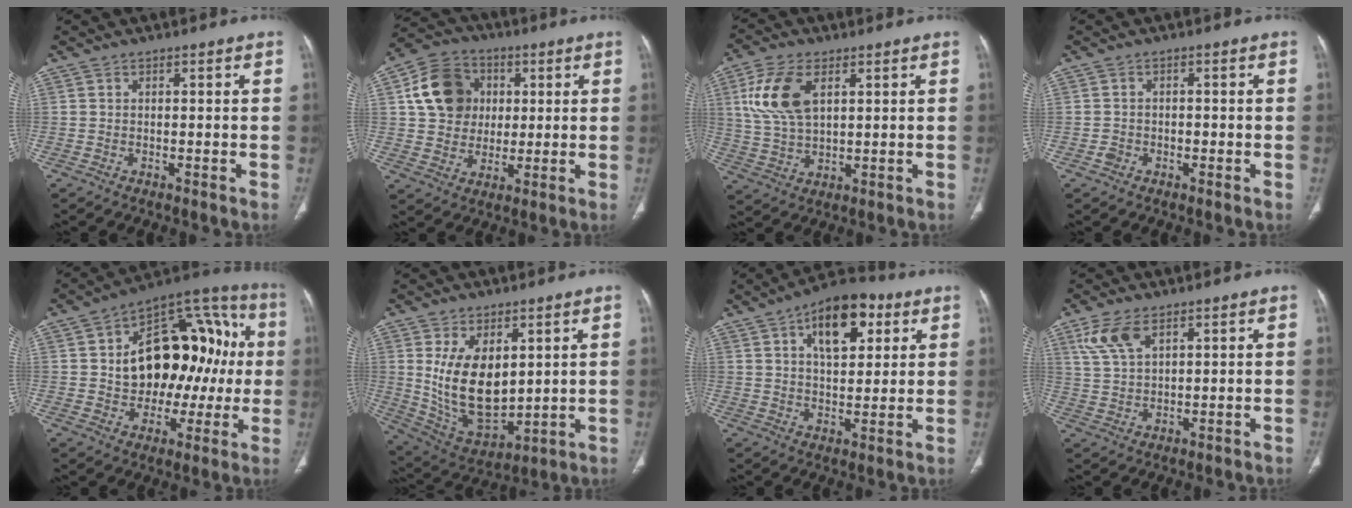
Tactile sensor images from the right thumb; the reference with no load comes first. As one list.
[{"total": 13.4, "force": [3.0, 11.4, 6.5], "torque": [-0.092, 0.006, 0.050]}, {"total": 11.0, "force": [3.7, 5.9, 8.5], "torque": [-0.180, -0.007, 0.075]}, {"total": 1.7, "force": [-0.8, 1.4, 0.5], "torque": [-0.006, 0.009, -0.015]}, {"total": 23.1, "force": [1.5, 15.0, 17.5], "torque": [-0.203, 0.043, 0.030]}, {"total": 15.2, "force": [3.1, 8.7, 12.1], "torque": [-0.192, -0.024, 0.084]}, {"total": 13.4, "force": [5.6, 7.1, 10.0], "torque": [-0.117, -0.005, 0.083]}, {"total": 6.6, "force": [3.6, 3.1, 4.5], "torque": [-0.098, -0.006, 0.080]}]